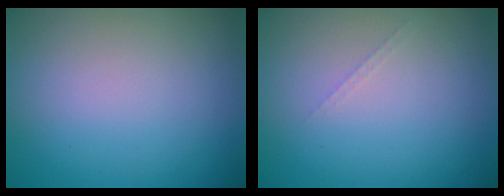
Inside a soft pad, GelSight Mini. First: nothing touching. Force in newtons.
{"total": 0.6, "press": 0.6, "slide": 0.1}